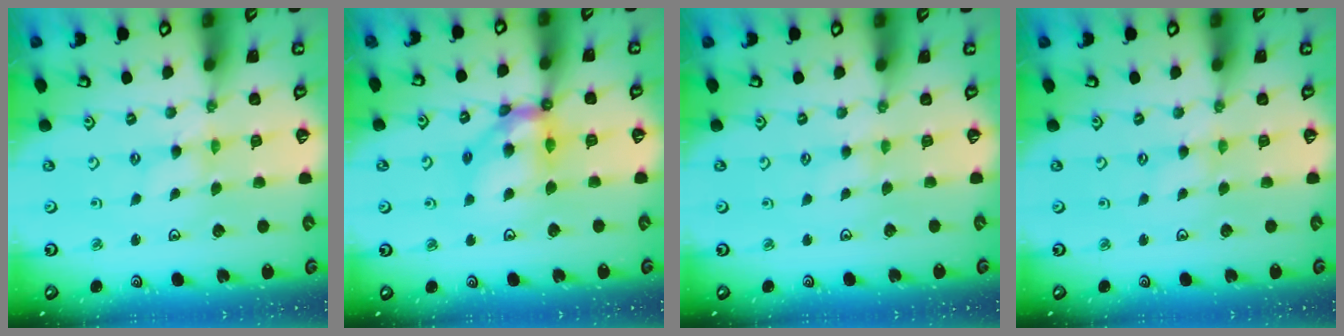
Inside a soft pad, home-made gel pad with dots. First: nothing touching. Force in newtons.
{"total": 11.8, "press": 11.7, "slide": 1.2}
{"total": 2.5, "press": 2.5, "slide": 0.4}
{"total": 1.3, "press": 1.2, "slide": 0.3}